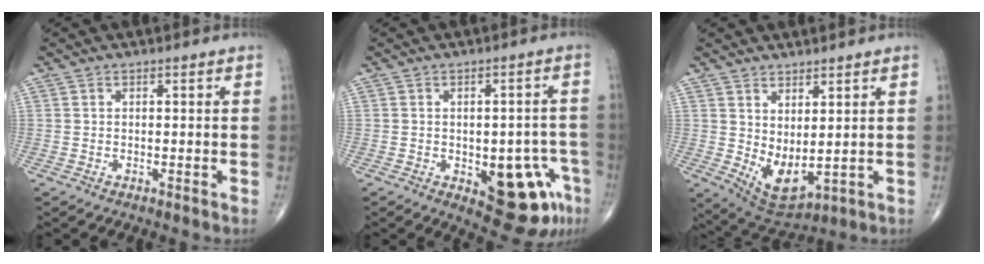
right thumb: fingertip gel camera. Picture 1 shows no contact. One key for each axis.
{"total": 12.4, "fx": -4.7, "fy": 5.7, "fz": 10.0, "tx": -0.086, "ty": 0.020, "tz": -0.046}
{"total": 8.1, "fx": 0.9, "fy": 3.9, "fz": 7.1, "tx": -0.113, "ty": -0.025, "tz": 0.038}